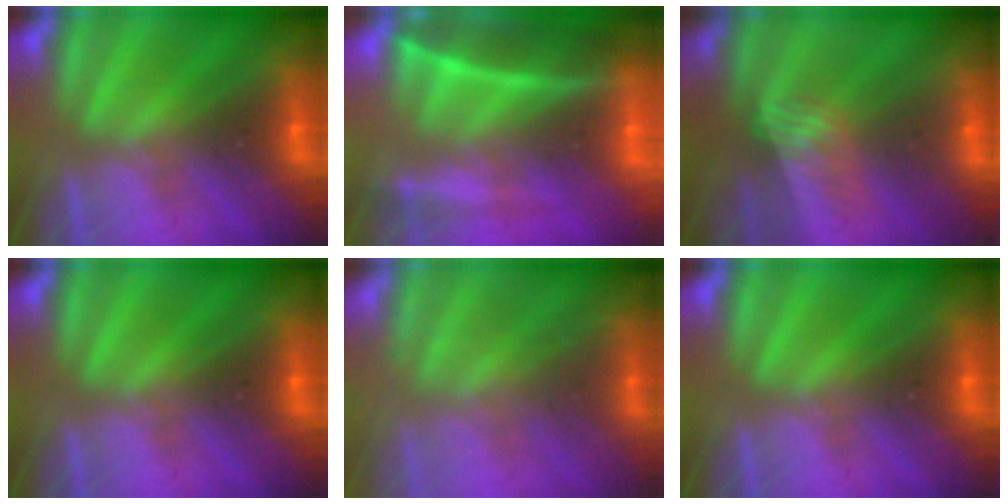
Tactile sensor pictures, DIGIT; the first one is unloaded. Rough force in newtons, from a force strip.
{"total": 5.8}
{"total": 3.4}
{"total": 0.0}
{"total": 2.1}
{"total": 0.0}